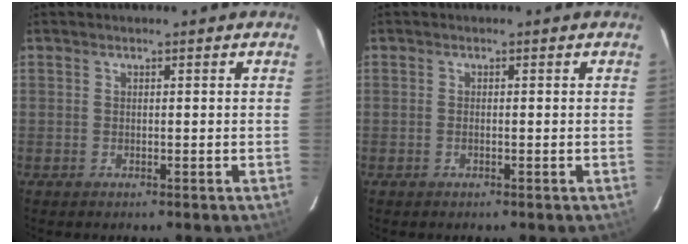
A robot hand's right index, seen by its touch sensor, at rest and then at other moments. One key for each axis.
{"total": 0.6, "fx": -0.3, "fy": 0.4, "fz": 0.4, "tx": -0.010, "ty": 0.000, "tz": -0.006}